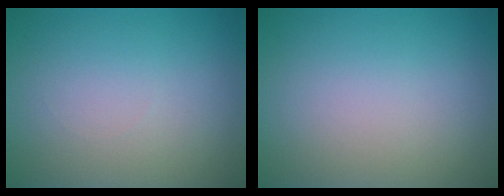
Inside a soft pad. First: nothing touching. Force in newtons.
{"total": 0.0}